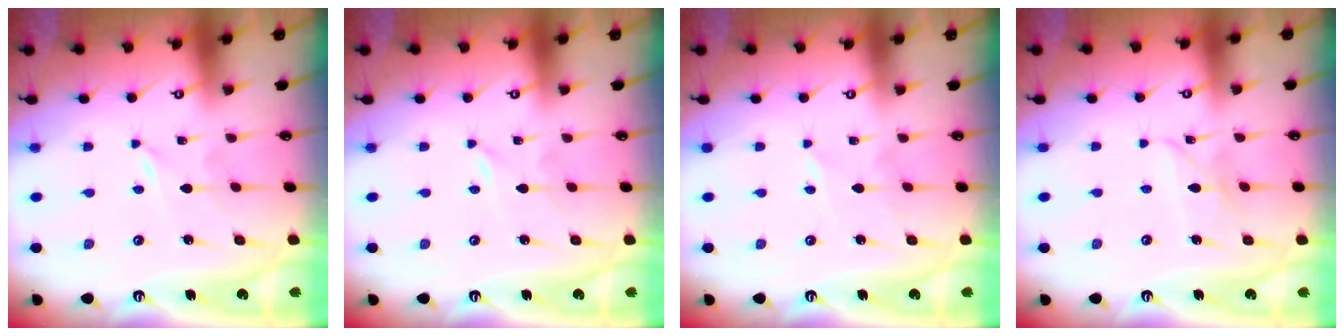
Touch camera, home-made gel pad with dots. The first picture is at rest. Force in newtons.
{"total": 0.0}
{"total": 2.6, "press": 2.6, "slide": 0.2}
{"total": 3.9, "press": 3.9, "slide": 0.3}